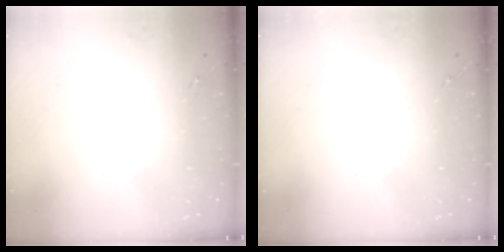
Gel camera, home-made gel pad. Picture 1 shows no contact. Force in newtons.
{"total": 0.0}